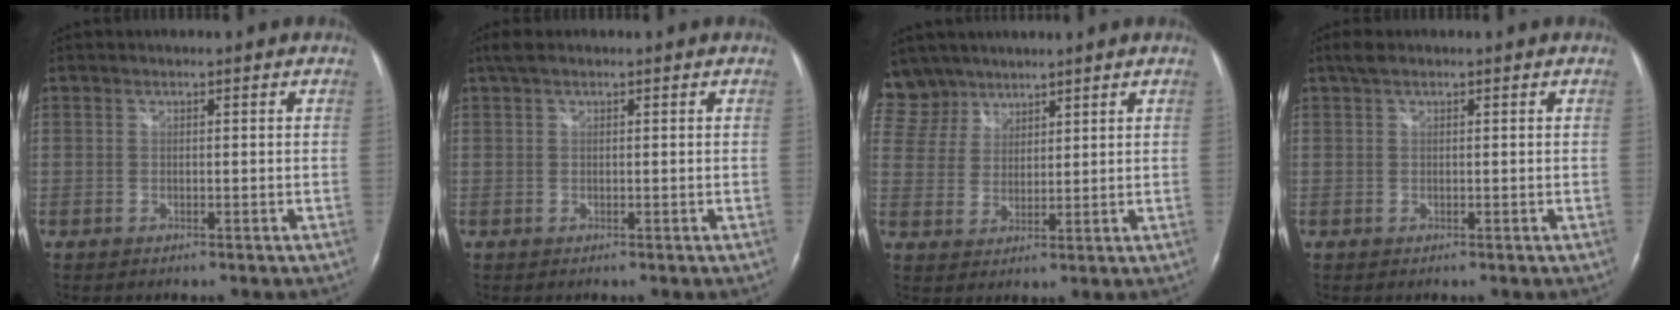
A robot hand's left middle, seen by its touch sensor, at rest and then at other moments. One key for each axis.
{"total": 2.1, "fx": 1.4, "fy": 0.6, "fz": 1.4, "tx": -0.033, "ty": 0.024, "tz": 0.028}
{"total": 8.4, "fx": 6.9, "fy": 4.7, "fz": 0.0, "tx": -0.006, "ty": 0.011, "tz": 0.144}
{"total": 1.6, "fx": 1.2, "fy": 0.5, "fz": 1.0, "tx": -0.024, "ty": 0.018, "tz": 0.023}